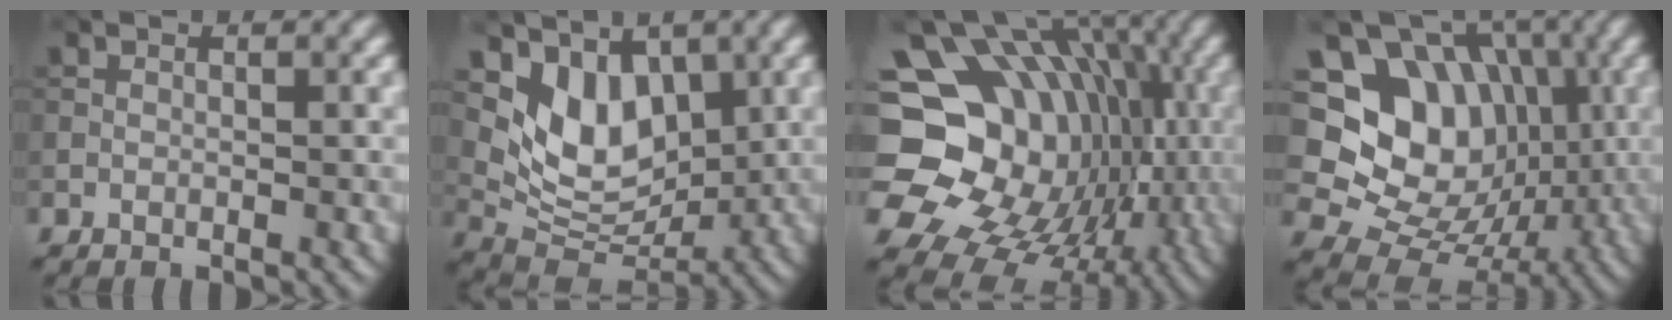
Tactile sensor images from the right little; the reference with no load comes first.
{"total": 6.0, "force": [2.5, 4.0, 3.6], "torque": [-0.065, -0.018, 0.044]}
{"total": 19.3, "force": [-1.3, 16.7, 9.5], "torque": [-0.159, 0.002, -0.033]}
{"total": 12.3, "force": [1.8, 10.1, 6.8], "torque": [-0.122, 0.018, 0.015]}